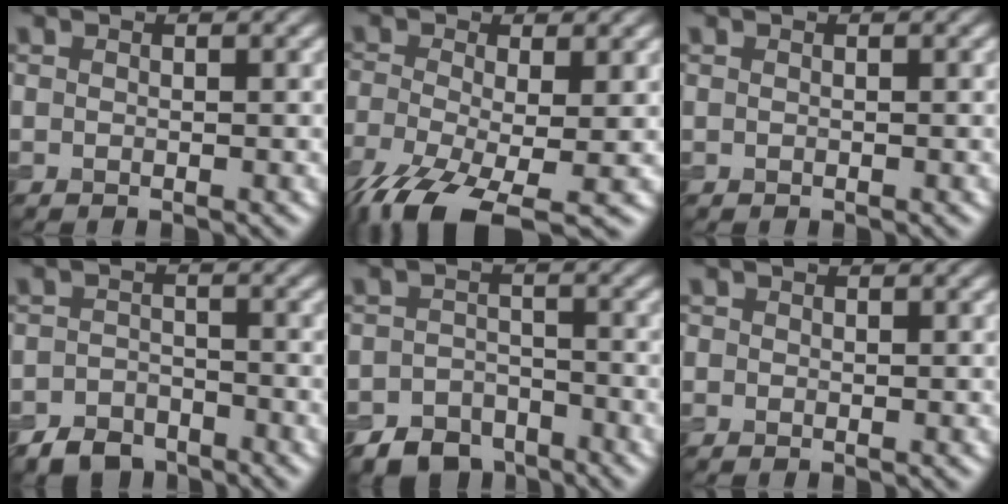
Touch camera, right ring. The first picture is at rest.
{"total": 9.2, "force": [-4.9, 3.1, 7.1], "torque": [-0.152, -0.035, -0.093]}
{"total": 0.0}
{"total": 3.4, "force": [-2.7, 2.0, 0.8], "torque": [-0.008, 0.001, -0.056]}
{"total": 5.4, "force": [-4.2, 3.2, 1.3], "torque": [-0.014, -0.010, -0.069]}
{"total": 0.5, "force": [0.2, 0.5, 0.1], "torque": [0.002, -0.002, -0.002]}